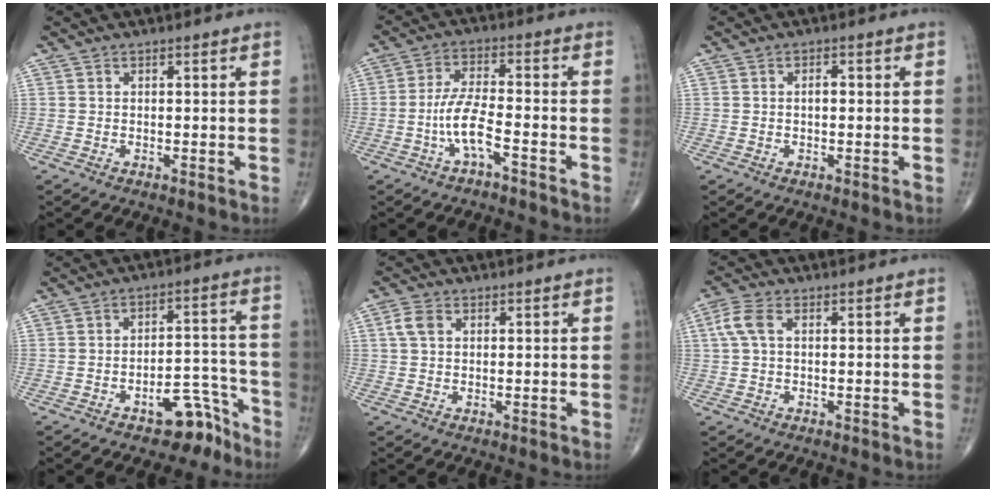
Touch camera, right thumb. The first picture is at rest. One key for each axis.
{"total": 6.6, "fx": -3.0, "fy": 1.6, "fz": 5.7, "tx": -0.121, "ty": 0.030, "tz": -0.056}
{"total": 1.6, "fx": 0.1, "fy": 0.9, "fz": 1.4, "tx": -0.022, "ty": 0.004, "tz": 0.000}
{"total": 8.0, "fx": -5.7, "fy": 3.9, "fz": 4.2, "tx": -0.028, "ty": 0.069, "tz": -0.082}
{"total": 3.1, "fx": 0.8, "fy": 2.1, "fz": 2.1, "tx": -0.047, "ty": 0.008, "tz": 0.015}
{"total": 4.3, "fx": 0.9, "fy": 2.3, "fz": 3.5, "tx": -0.096, "ty": 0.015, "tz": 0.014}